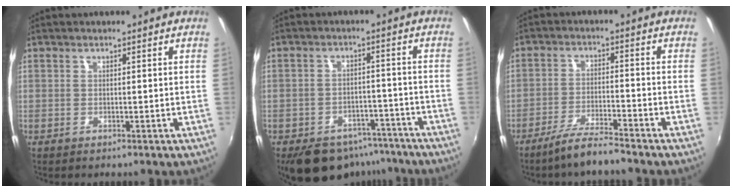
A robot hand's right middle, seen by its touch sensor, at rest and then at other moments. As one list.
[{"total": 13.3, "force": [-10.0, 7.3, 5.0], "torque": [-0.105, 0.012, -0.121]}, {"total": 6.7, "force": [-5.8, 0.1, 3.4], "torque": [-0.080, -0.006, -0.104]}]